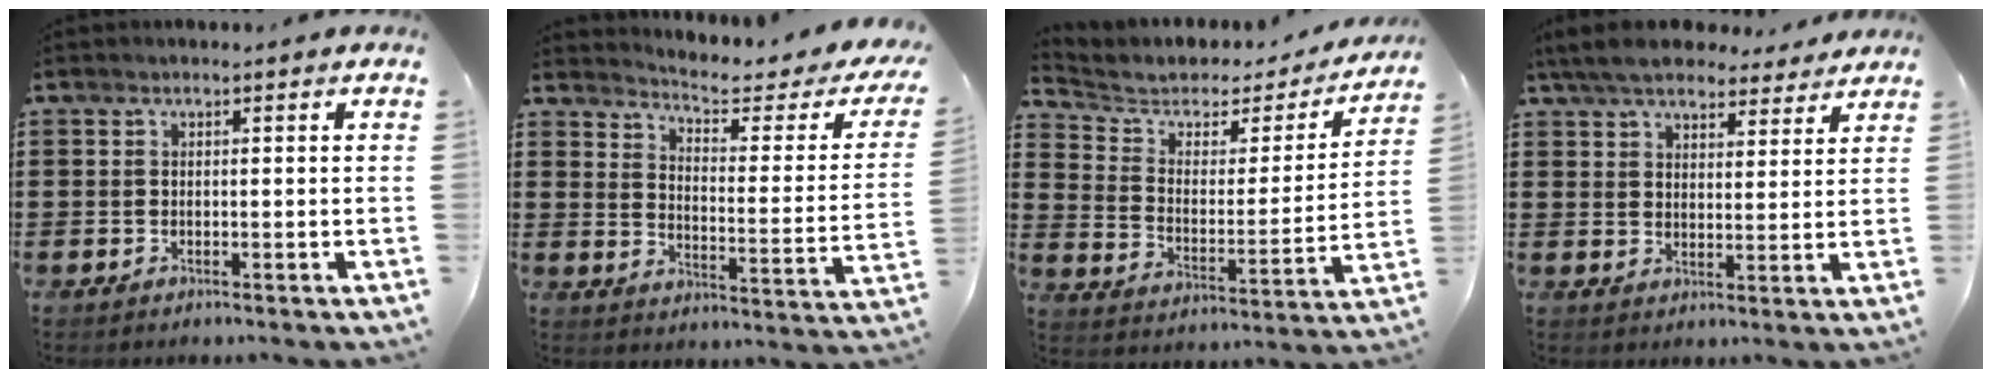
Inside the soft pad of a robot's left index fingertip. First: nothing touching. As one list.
[{"total": 4.0, "force": [3.4, 0.2, 2.1], "torque": [-0.061, -0.027, 0.049]}, {"total": 4.5, "force": [3.3, 2.7, 1.3], "torque": [-0.054, -0.017, 0.051]}, {"total": 6.7, "force": [6.0, 1.6, 2.3], "torque": [-0.068, -0.015, 0.111]}]